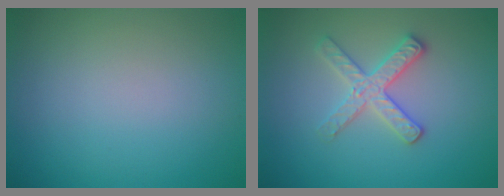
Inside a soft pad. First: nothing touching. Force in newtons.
{"total": 2.9, "press": 2.8, "slide": 0.8}